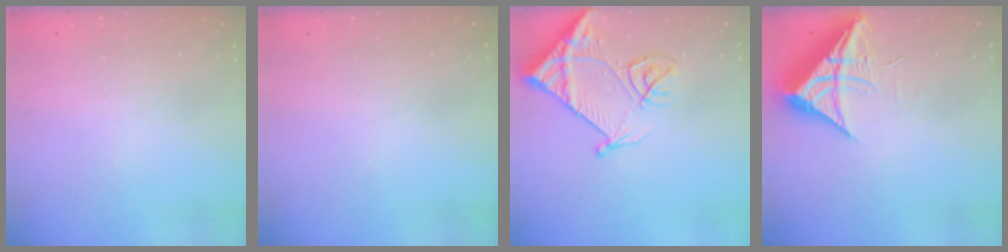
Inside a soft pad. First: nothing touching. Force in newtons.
{"total": 0.0}
{"total": 13.7, "press": 13.6, "slide": 1.6}
{"total": 10.0, "press": 9.9, "slide": 1.0}